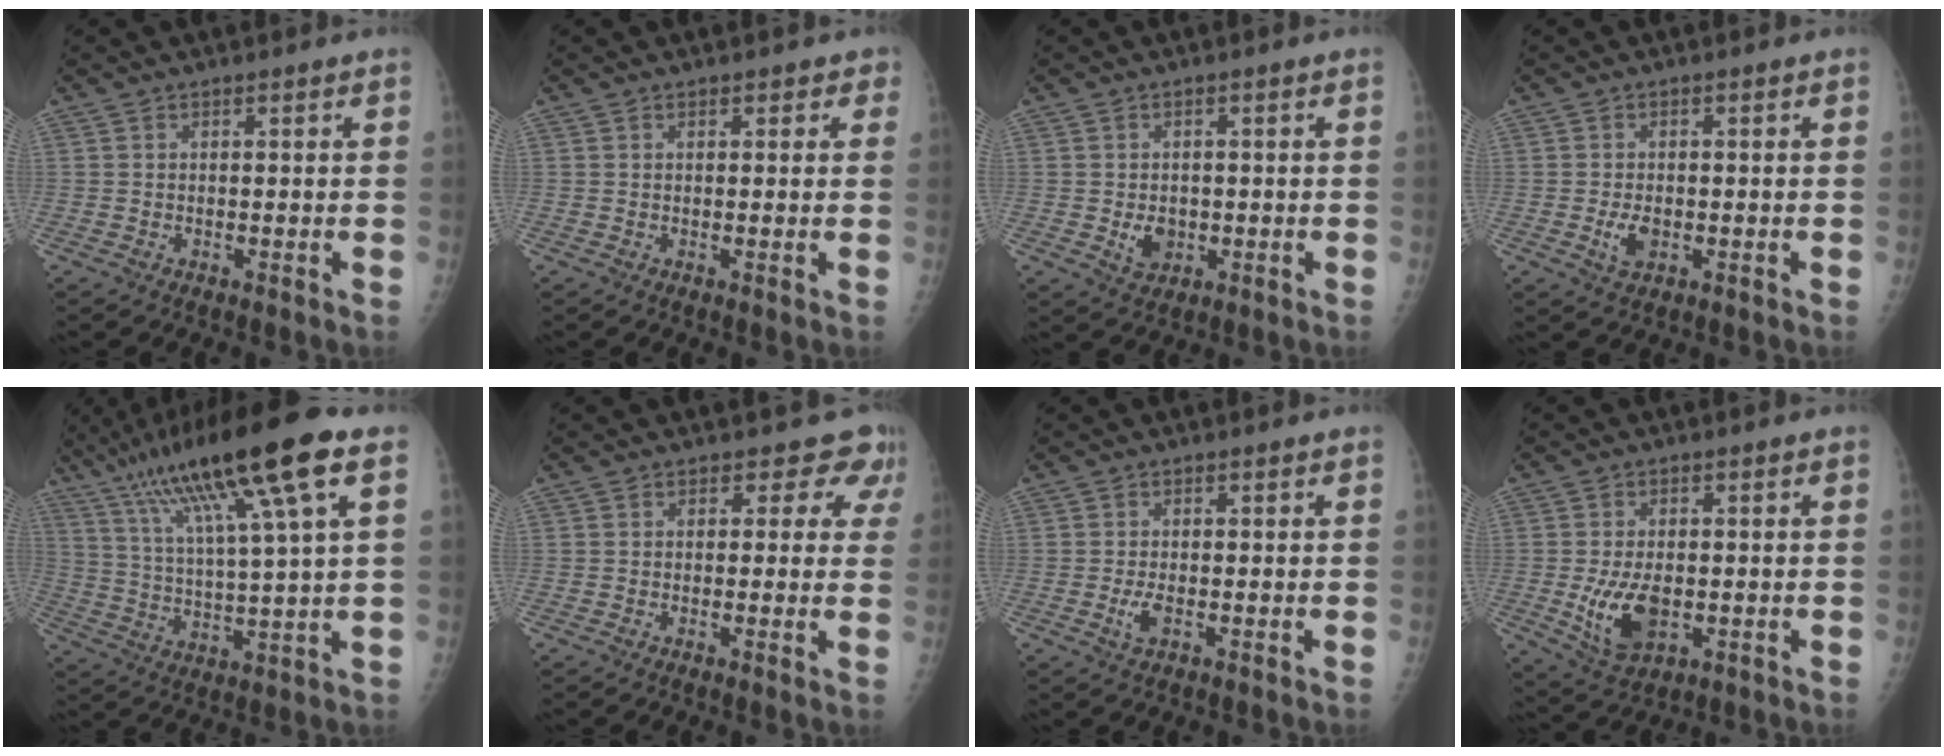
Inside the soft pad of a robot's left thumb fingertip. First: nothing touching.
{"total": 1.7, "force": [1.0, 1.3, 0.5], "torque": [0.020, 0.000, 0.006]}
{"total": 3.7, "force": [-0.7, 3.0, 2.1], "torque": [-0.021, 0.000, -0.002]}
{"total": 3.2, "force": [-0.8, 2.0, 2.4], "torque": [-0.043, -0.002, -0.010]}
{"total": 20.0, "force": [10.4, 1.6, 17.0], "torque": [-0.301, -0.002, 0.181]}
{"total": 5.1, "force": [3.9, 3.3, 0.6], "torque": [0.035, -0.016, 0.023]}
{"total": 2.3, "force": [-0.7, 1.1, 1.9], "torque": [-0.044, -0.004, -0.013]}
{"total": 8.9, "force": [-1.6, 5.2, 7.0], "torque": [-0.119, -0.011, -0.016]}